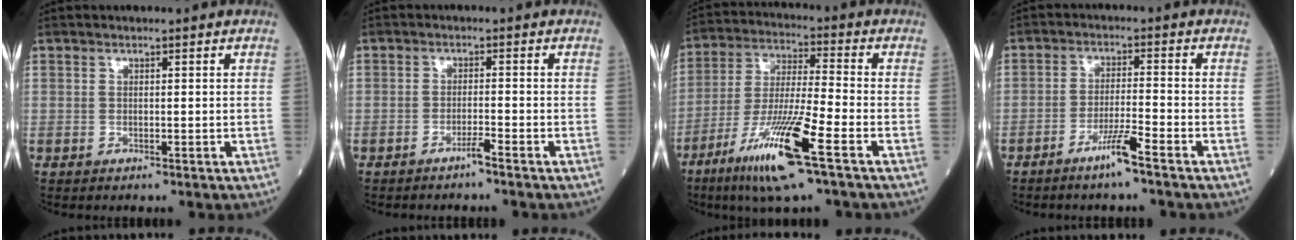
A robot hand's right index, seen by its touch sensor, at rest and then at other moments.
{"total": 1.7, "force": [-1.4, -0.3, 0.9], "torque": [-0.015, 0.001, -0.026]}
{"total": 14.2, "force": [-7.3, 0.1, 12.1], "torque": [-0.245, -0.030, -0.136]}
{"total": 4.8, "force": [-3.3, -0.6, 3.4], "torque": [-0.066, -0.007, -0.066]}